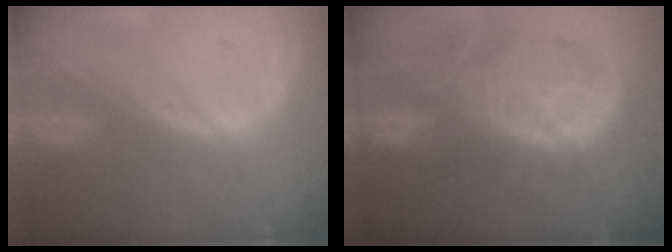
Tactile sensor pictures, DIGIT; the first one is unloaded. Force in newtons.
{"total": 11.9, "press": 10.8, "slide": 4.9}